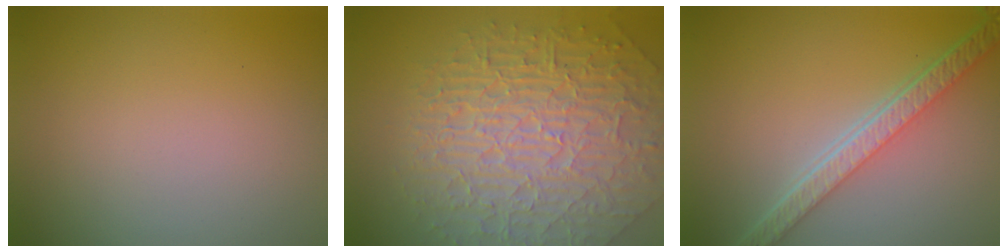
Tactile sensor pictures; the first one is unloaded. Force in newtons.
{"total": 8.8, "press": 6.6, "slide": 5.8}
{"total": 5.6, "press": 4.3, "slide": 3.7}